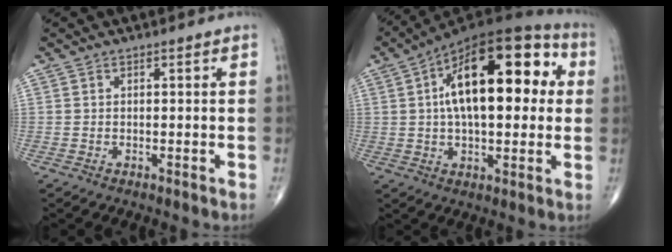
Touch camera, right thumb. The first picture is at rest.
{"total": 23.5, "force": [4.6, 11.1, 20.3], "torque": [-0.302, 0.025, 0.060]}